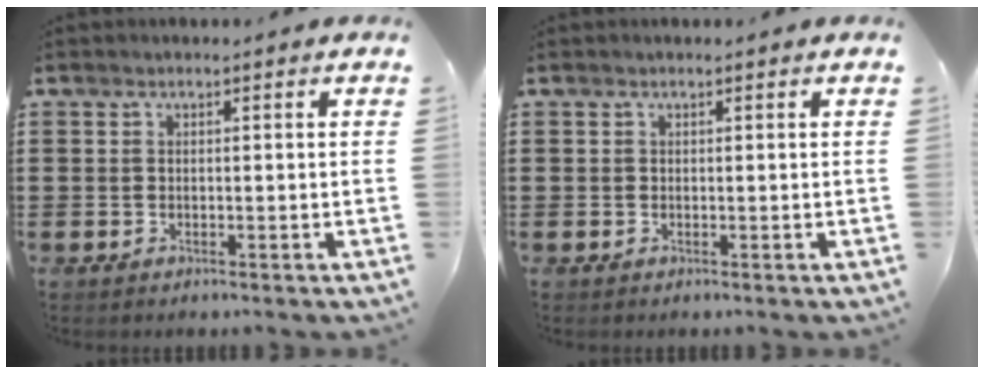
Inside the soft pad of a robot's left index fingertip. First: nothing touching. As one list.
[{"total": 0.0}]